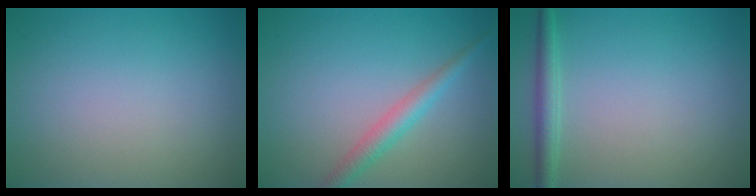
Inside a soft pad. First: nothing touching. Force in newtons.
{"total": 2.5, "press": 2.5, "slide": 0.1}
{"total": 2.0, "press": 2.0, "slide": 0.1}